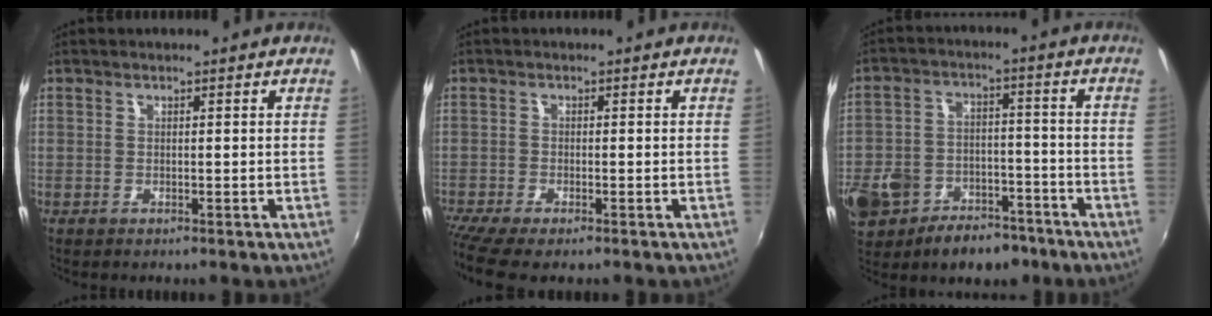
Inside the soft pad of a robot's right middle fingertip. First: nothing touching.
{"total": 4.8, "force": [-3.9, 0.1, 2.8], "torque": [-0.070, -0.028, -0.074]}
{"total": 17.8, "force": [-9.7, 11.9, 8.9], "torque": [-0.229, 0.002, -0.135]}